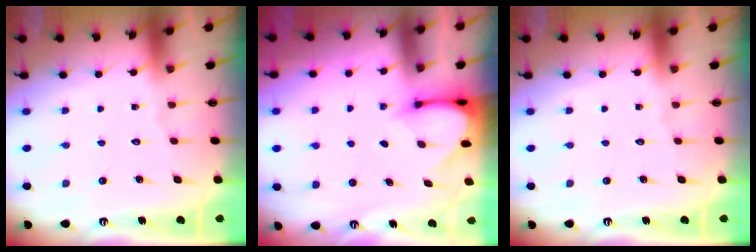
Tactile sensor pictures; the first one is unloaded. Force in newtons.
{"total": 3.2, "press": 3.1, "slide": 0.4}
{"total": 0.0}